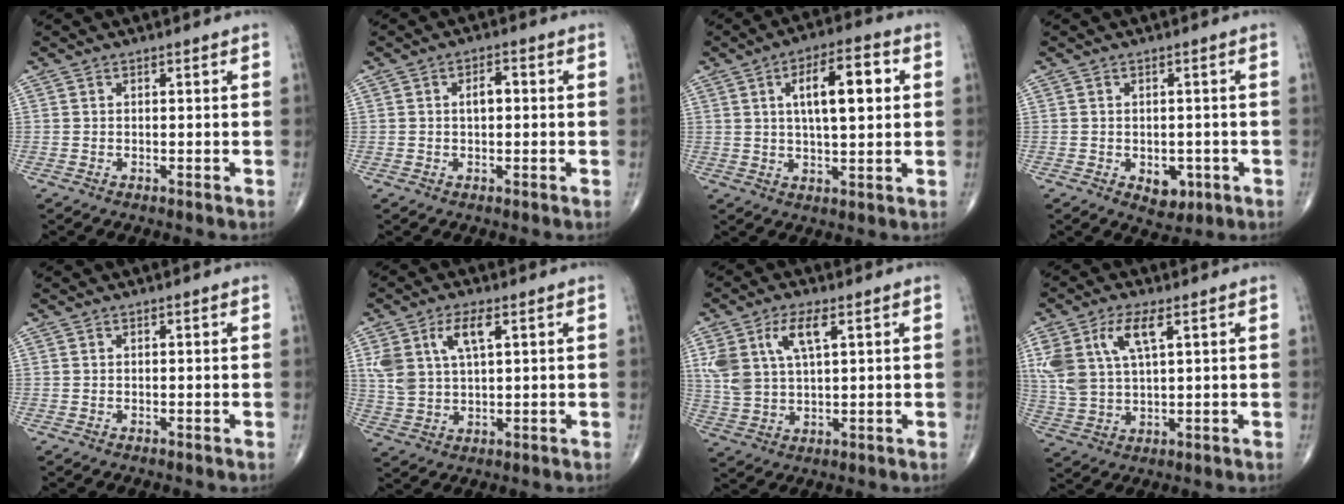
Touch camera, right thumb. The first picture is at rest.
{"total": 3.1, "force": [0.2, 1.6, 2.6], "torque": [-0.042, 0.010, 0.000]}
{"total": 12.0, "force": [2.9, 4.4, 10.7], "torque": [-0.157, 0.005, 0.044]}
{"total": 4.4, "force": [-1.3, 3.0, 2.9], "torque": [-0.019, 0.003, -0.009]}
{"total": 0.0}
{"total": 8.5, "force": [3.5, 3.9, 6.7], "torque": [-0.139, -0.002, 0.074]}
{"total": 9.6, "force": [3.9, 4.3, 7.6], "torque": [-0.161, -0.002, 0.082]}
{"total": 10.9, "force": [4.4, 4.8, 8.8], "torque": [-0.195, -0.003, 0.094]}